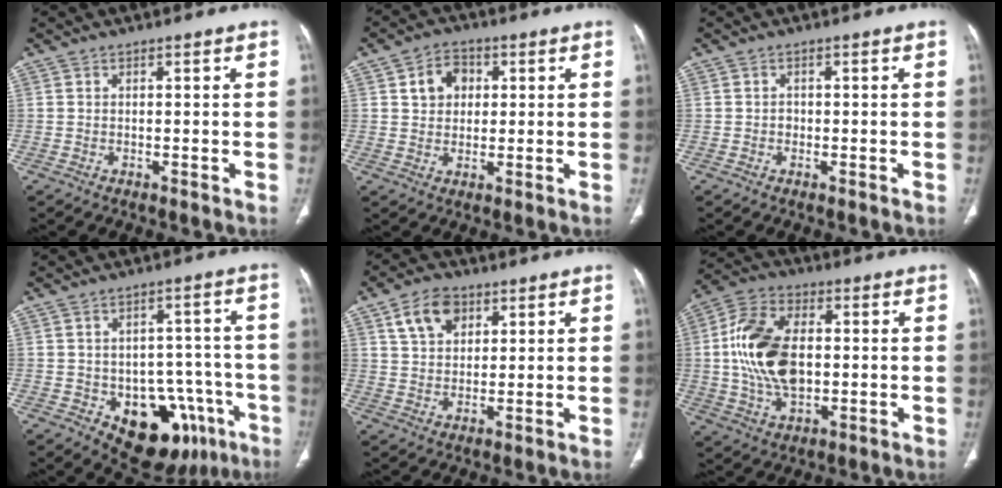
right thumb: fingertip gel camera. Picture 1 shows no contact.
{"total": 6.2, "force": [1.7, 4.9, 3.3], "torque": [-0.029, 0.001, 0.025]}
{"total": 0.9, "force": [-0.2, 0.8, 0.3], "torque": [-0.001, 0.004, -0.006]}
{"total": 16.4, "force": [-7.3, 10.4, 10.4], "torque": [-0.083, 0.039, -0.086]}
{"total": 7.9, "force": [3.9, 5.3, 4.4], "torque": [-0.056, -0.010, 0.070]}
{"total": 16.2, "force": [0.6, 9.9, 12.9], "torque": [-0.243, 0.012, 0.012]}